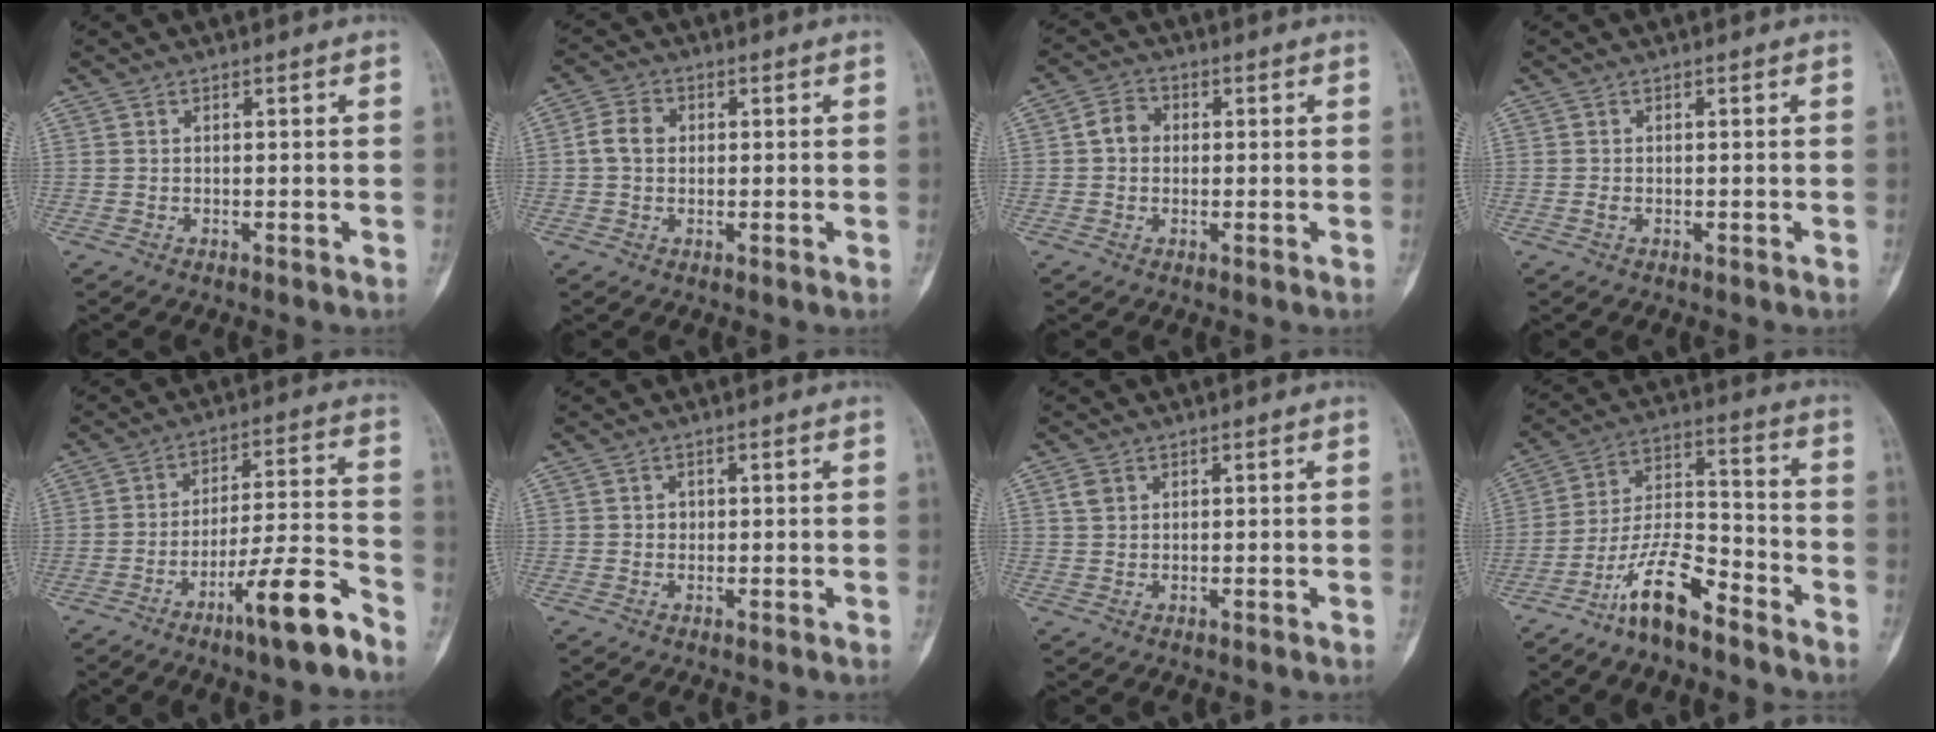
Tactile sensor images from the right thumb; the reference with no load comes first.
{"total": 4.6, "force": [0.3, 3.6, 2.8], "torque": [-0.045, 0.012, 0.000]}
{"total": 4.1, "force": [0.2, 3.4, 2.2], "torque": [-0.028, 0.011, -0.005]}
{"total": 0.5, "force": [-0.2, 0.3, 0.4], "torque": [-0.011, -0.001, -0.005]}
{"total": 12.5, "force": [-8.2, 1.6, 9.3], "torque": [-0.152, 0.062, -0.135]}
{"total": 1.2, "force": [0.1, 1.1, 0.4], "torque": [0.002, 0.004, 0.000]}
{"total": 1.9, "force": [0.8, 1.4, 0.9], "torque": [-0.011, 0.004, 0.016]}
{"total": 11.9, "force": [-8.5, 3.6, 7.5], "torque": [-0.141, 0.077, -0.164]}